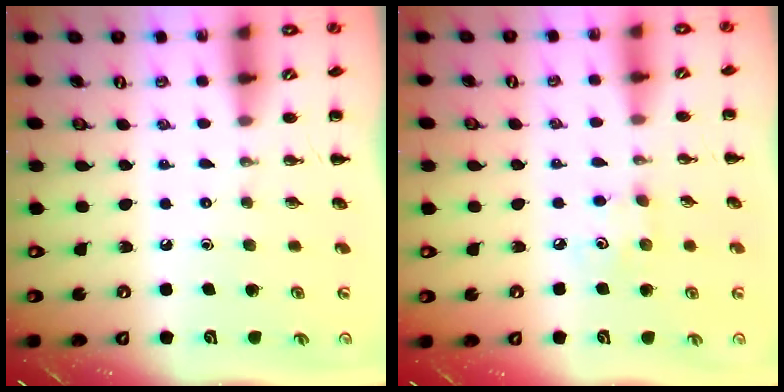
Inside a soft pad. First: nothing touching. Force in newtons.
{"total": 4.4, "press": 4.3, "slide": 0.9}